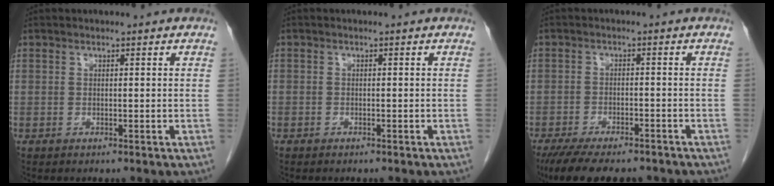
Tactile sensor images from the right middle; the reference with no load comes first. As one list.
[{"total": 0.6, "force": [-0.4, 0.4, 0.0], "torque": [-0.007, 0.003, -0.009]}, {"total": 13.1, "force": [-10.6, 4.1, 6.4], "torque": [-0.122, -0.016, -0.155]}]